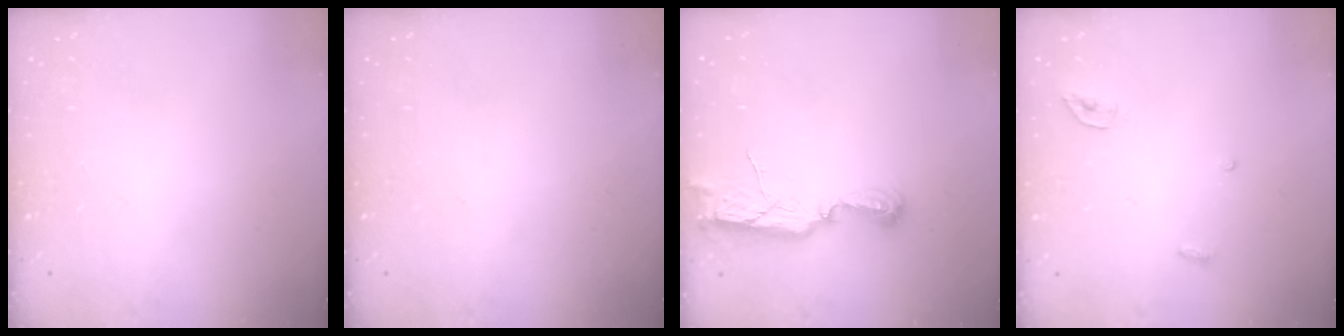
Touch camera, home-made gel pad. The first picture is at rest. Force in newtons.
{"total": 0.0}
{"total": 7.5, "press": 7.5, "slide": 0.4}
{"total": 3.4, "press": 3.4, "slide": 0.3}